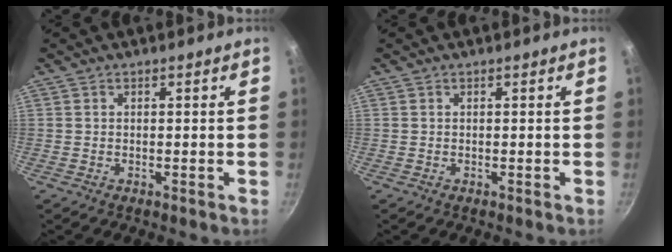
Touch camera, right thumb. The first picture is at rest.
{"total": 0.0}